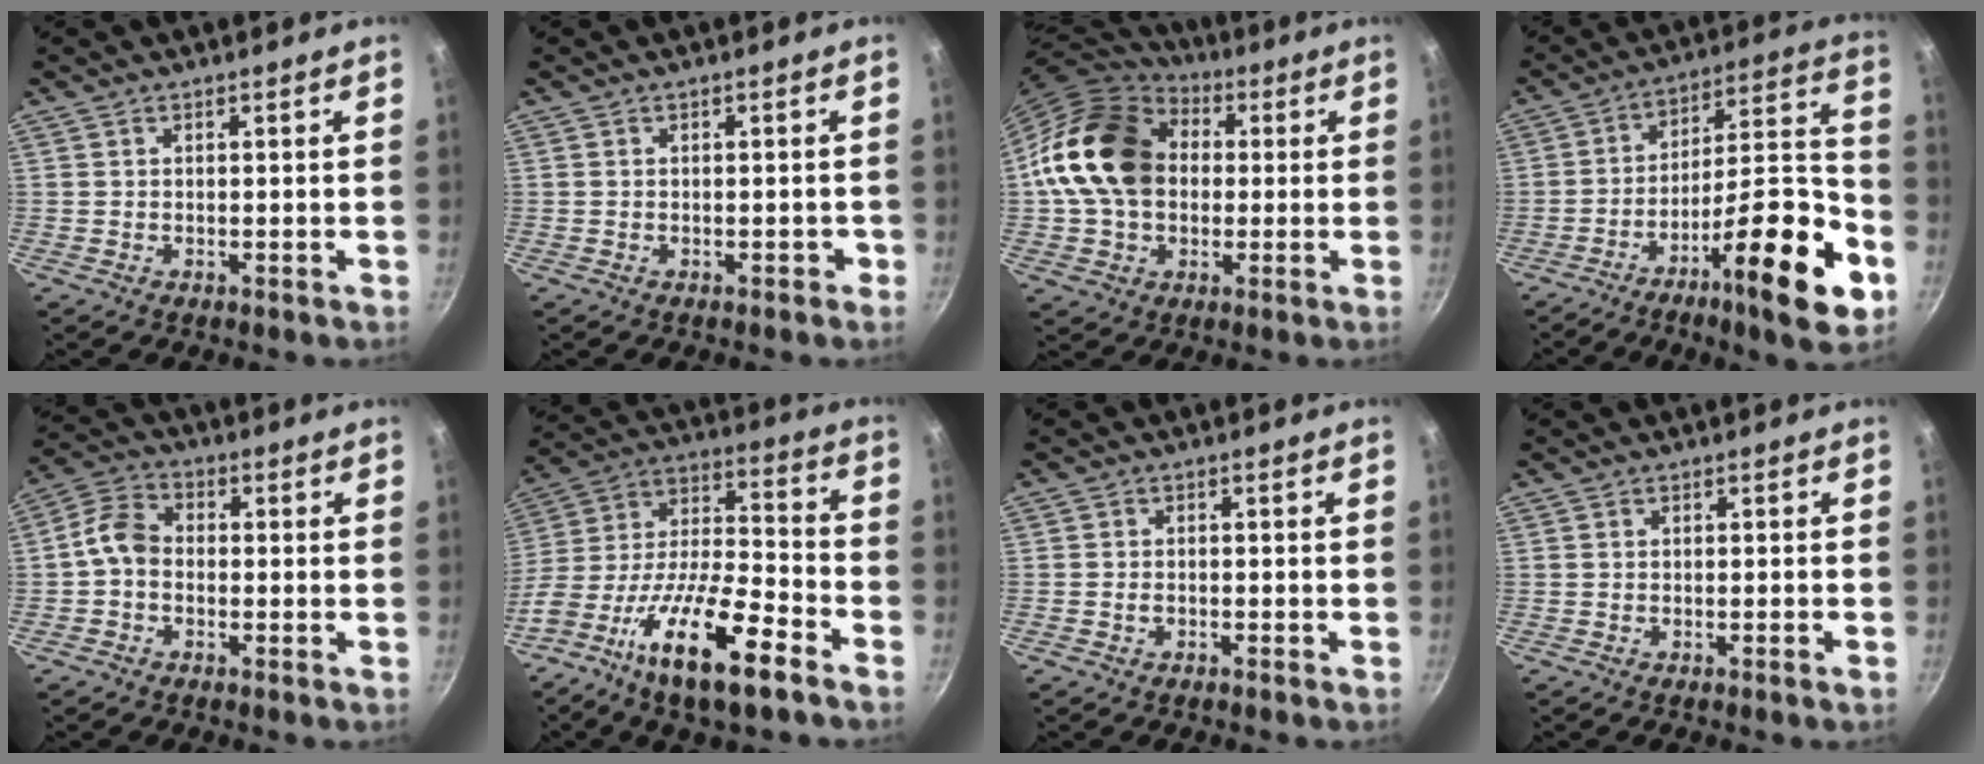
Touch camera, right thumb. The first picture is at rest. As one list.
[{"total": 1.3, "force": [-0.6, 0.8, 0.8], "torque": [0.005, 0.014, -0.005]}, {"total": 19.5, "force": [1.8, 14.8, 12.6], "torque": [-0.208, 0.034, 0.022]}, {"total": 22.8, "force": [-10.3, 6.0, 19.4], "torque": [-0.254, 0.061, -0.168]}, {"total": 6.1, "force": [-1.2, 4.6, 3.8], "torque": [-0.066, 0.027, -0.039]}, {"total": 22.7, "force": [-11.3, 8.2, 18.0], "torque": [-0.306, 0.058, -0.215]}, {"total": 1.2, "force": [-0.8, 0.7, 0.5], "torque": [-0.014, 0.013, -0.016]}, {"total": 1.0, "force": [-0.6, -0.1, 0.7], "torque": [-0.021, 0.008, -0.009]}]